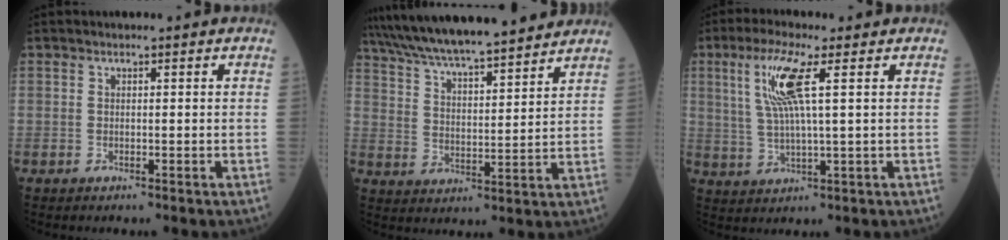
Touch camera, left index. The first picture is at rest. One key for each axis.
{"total": 20.9, "fx": 18.5, "fy": 2.3, "fz": 9.6, "tx": -0.169, "ty": 0.031, "tz": 0.287}
{"total": 7.9, "fx": 2.6, "fy": 0.2, "fz": 7.5, "tx": -0.167, "ty": 0.005, "tz": 0.052}